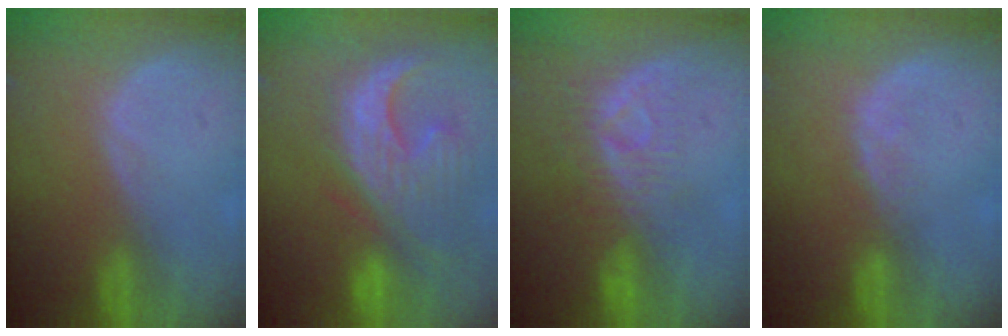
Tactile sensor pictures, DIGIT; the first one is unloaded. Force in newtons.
{"total": 13.2, "press": 11.3, "slide": 6.8}
{"total": 8.3, "press": 7.4, "slide": 3.7}
{"total": 1.4, "press": 1.4, "slide": 0.2}